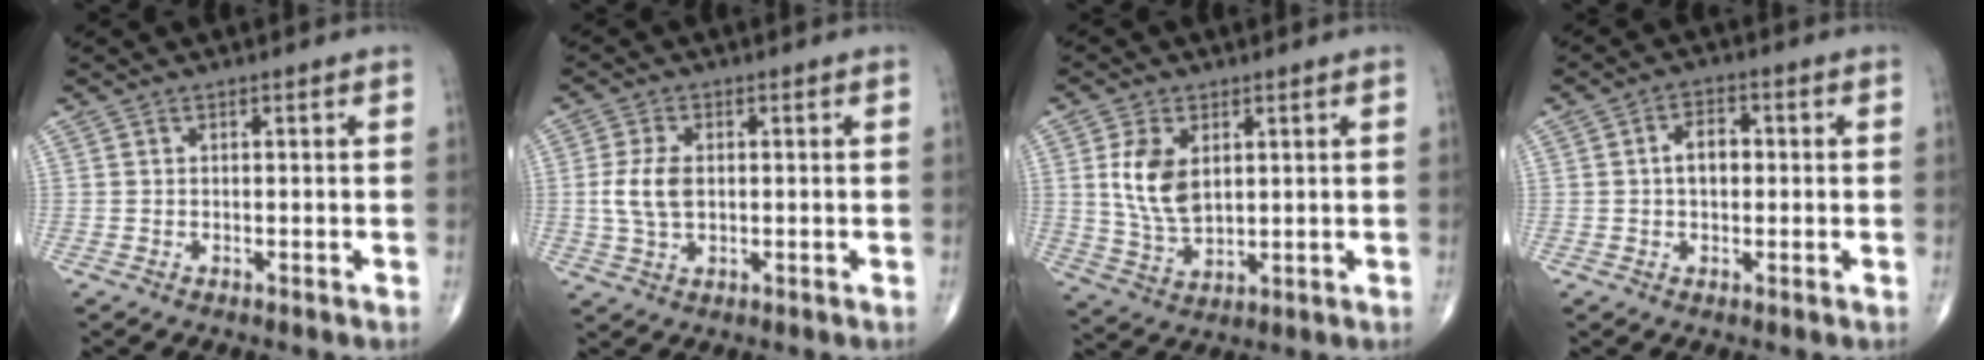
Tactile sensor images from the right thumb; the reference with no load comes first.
{"total": 6.1, "force": [0.2, 3.6, 4.9], "torque": [-0.106, 0.002, 0.006]}
{"total": 9.4, "force": [2.3, 5.7, 7.1], "torque": [-0.130, -0.013, 0.054]}
{"total": 4.8, "force": [0.2, 3.2, 3.7], "torque": [-0.051, 0.014, -0.002]}